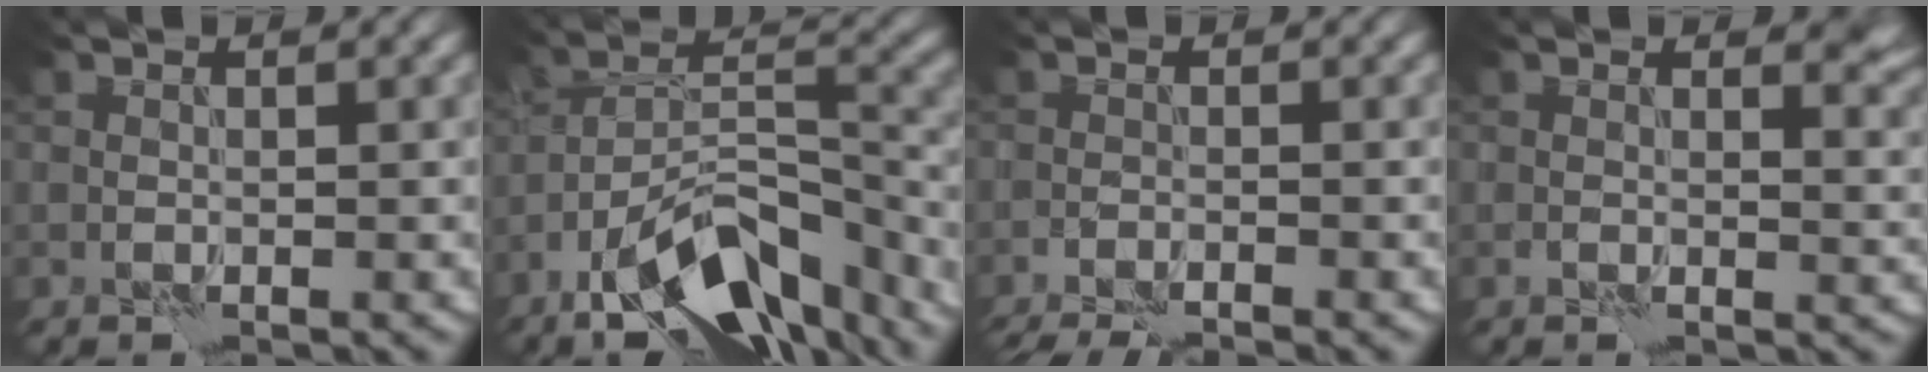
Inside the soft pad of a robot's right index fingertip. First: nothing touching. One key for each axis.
{"total": 12.7, "fx": -8.8, "fy": 4.6, "fz": 7.9, "tx": -0.135, "ty": 0.015, "tz": -0.150}
{"total": 4.6, "fx": -4.1, "fy": 0.7, "fz": 2.0, "tx": -0.036, "ty": -0.012, "tz": -0.069}
{"total": 3.2, "fx": 0.9, "fy": 1.8, "fz": 2.4, "tx": -0.027, "ty": -0.008, "tz": 0.012}